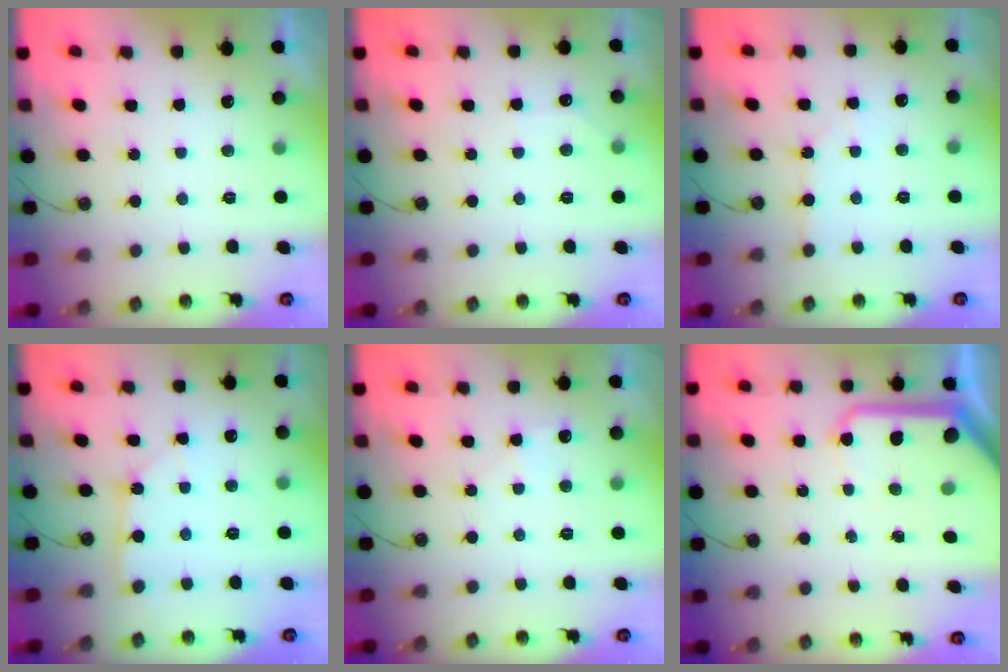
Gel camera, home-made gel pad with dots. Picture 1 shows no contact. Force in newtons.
{"total": 2.7, "press": 2.6, "slide": 0.4}
{"total": 2.9, "press": 2.8, "slide": 0.4}
{"total": 2.0, "press": 2.0, "slide": 0.3}
{"total": 3.7, "press": 3.7, "slide": 0.5}
{"total": 14.8, "press": 14.7, "slide": 1.6}